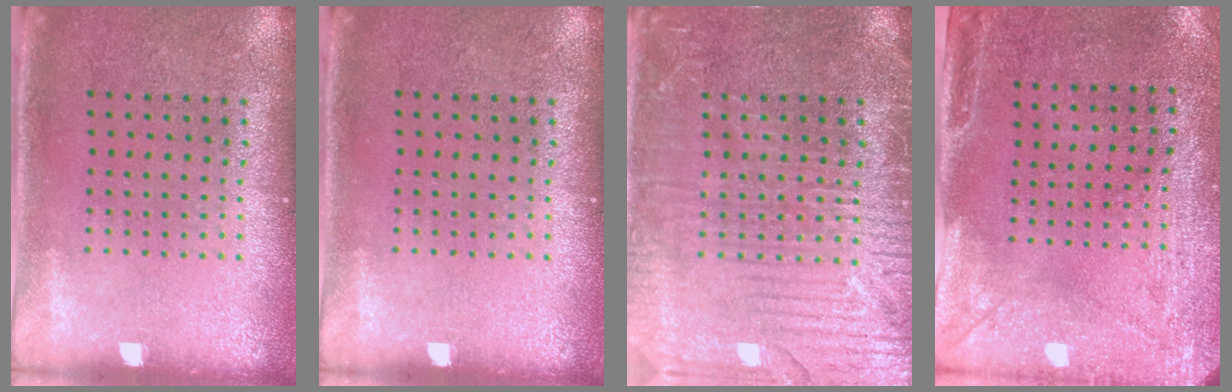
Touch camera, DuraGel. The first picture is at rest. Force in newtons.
{"total": 0.0}
{"total": 3.9, "press": 3.9, "slide": 0.6}
{"total": 3.0, "press": 2.3, "slide": 1.8}